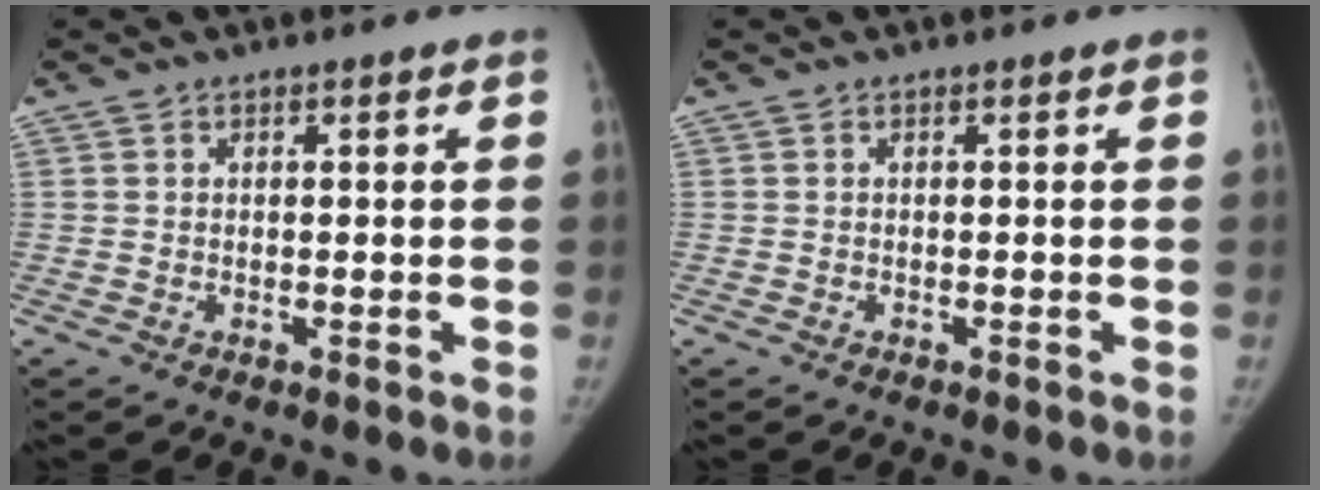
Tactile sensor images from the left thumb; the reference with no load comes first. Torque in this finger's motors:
{"motor_torque": [0.04, 0.03, 0.25, -0.07, 0.00]}